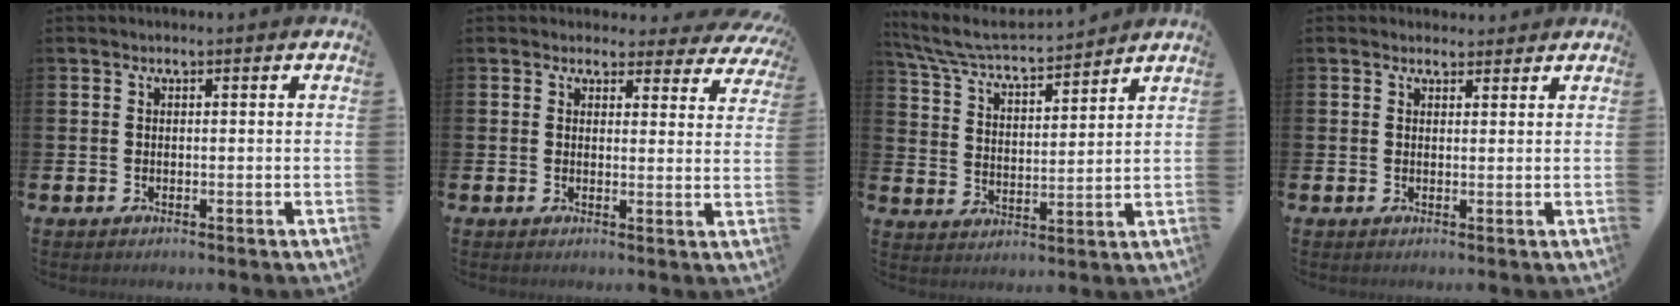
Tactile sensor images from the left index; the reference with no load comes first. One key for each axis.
{"total": 2.9, "fx": 2.4, "fy": 1.5, "fz": 0.3, "tx": -0.002, "ty": -0.020, "tz": 0.037}
{"total": 6.2, "fx": 5.8, "fy": 1.0, "fz": 1.8, "tx": -0.066, "ty": -0.042, "tz": 0.097}
{"total": 1.9, "fx": 1.7, "fy": 0.7, "fz": 0.0, "tx": 0.007, "ty": -0.003, "tz": 0.030}